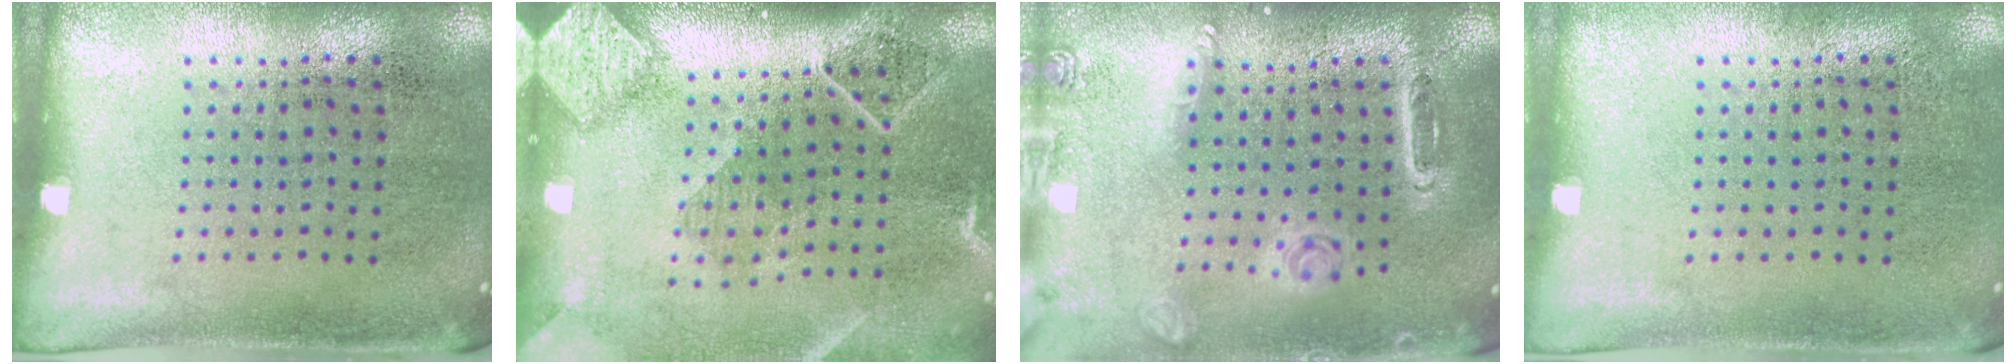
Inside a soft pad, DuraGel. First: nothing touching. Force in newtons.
{"total": 2.7, "press": 2.0, "slide": 1.8}
{"total": 1.5, "press": 1.5, "slide": 0.1}
{"total": 0.0}